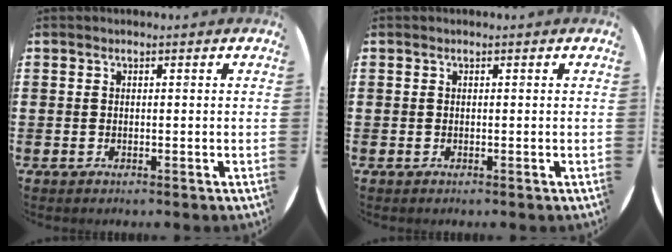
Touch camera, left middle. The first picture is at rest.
{"total": 0.0}